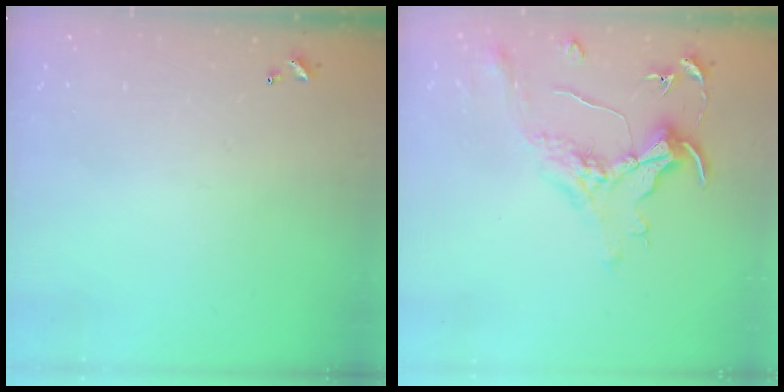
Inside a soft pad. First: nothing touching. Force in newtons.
{"total": 1.5, "press": 1.3, "slide": 0.7}